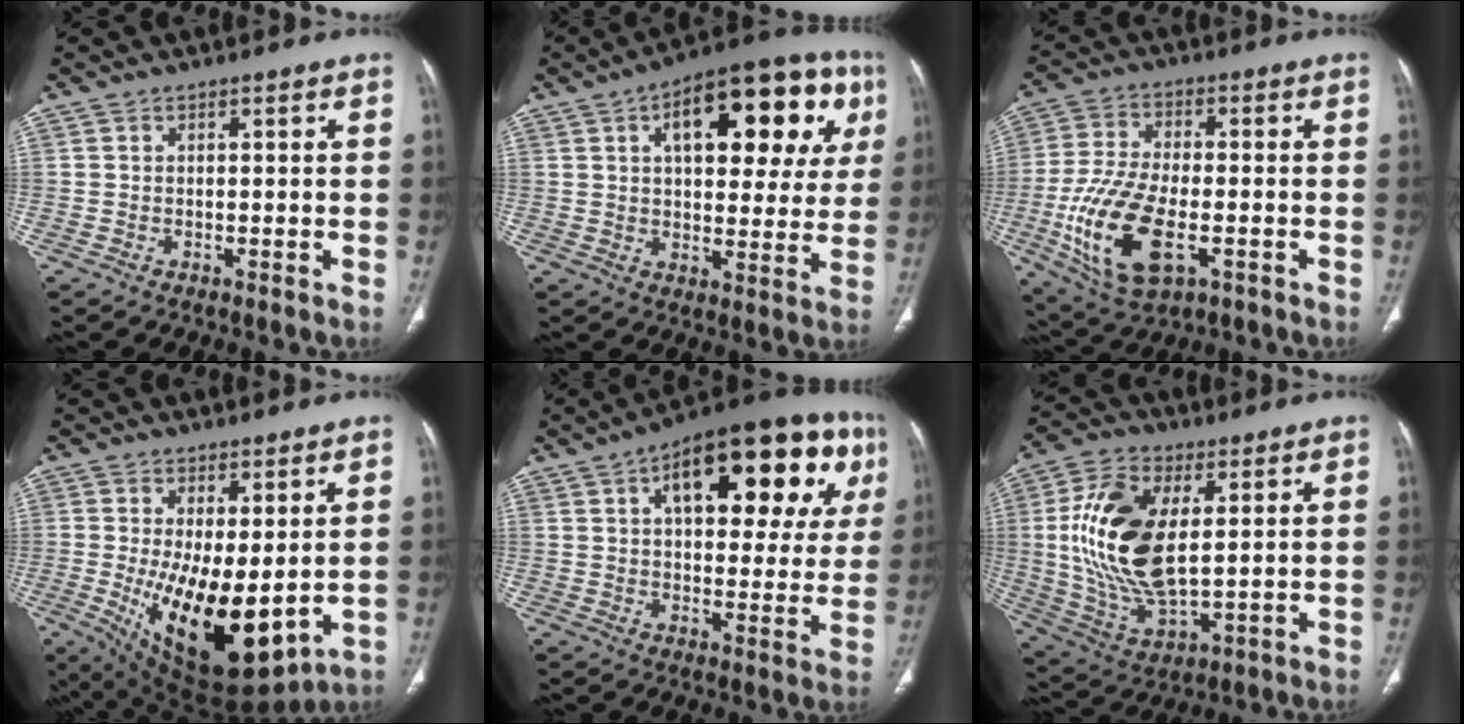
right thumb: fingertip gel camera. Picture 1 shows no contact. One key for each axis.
{"total": 23.1, "fx": 8.1, "fy": 10.7, "fz": 18.8, "tx": -0.216, "ty": 0.014, "tz": 0.108}
{"total": 16.5, "fx": -4.7, "fy": 8.1, "fz": 13.6, "tx": -0.278, "ty": 0.003, "tz": -0.076}
{"total": 17.5, "fx": -1.7, "fy": 7.6, "fz": 15.7, "tx": -0.254, "ty": -0.035, "tz": 0.002}
{"total": 25.8, "fx": 9.7, "fy": 11.5, "fz": 21.0, "tx": -0.254, "ty": 0.021, "tz": 0.129}
{"total": 19.1, "fx": 3.2, "fy": 9.7, "fz": 16.1, "tx": -0.319, "ty": -0.015, "tz": 0.066}